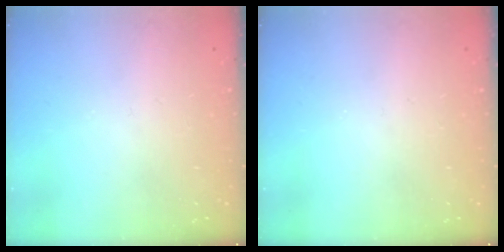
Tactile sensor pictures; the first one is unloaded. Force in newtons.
{"total": 0.0}